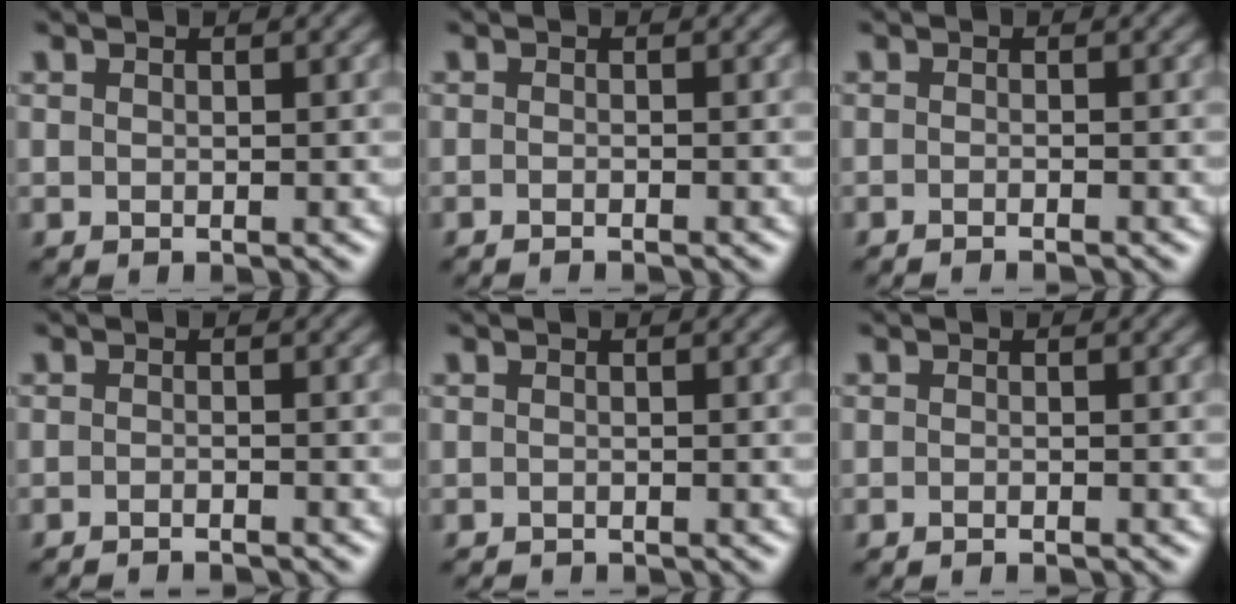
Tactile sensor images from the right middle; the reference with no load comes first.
{"total": 1.2, "force": [-0.8, 0.3, 0.7], "torque": [-0.005, -0.004, -0.019]}
{"total": 1.6, "force": [-1.1, 0.4, 1.1], "torque": [-0.006, -0.001, -0.022]}
{"total": 2.3, "force": [-2.0, 0.4, 1.0], "torque": [-0.006, 0.000, -0.034]}
{"total": 1.8, "force": [-1.8, 0.3, 0.4], "torque": [0.000, -0.010, -0.028]}
{"total": 1.2, "force": [-0.8, 0.3, 0.8], "torque": [-0.004, -0.003, -0.018]}